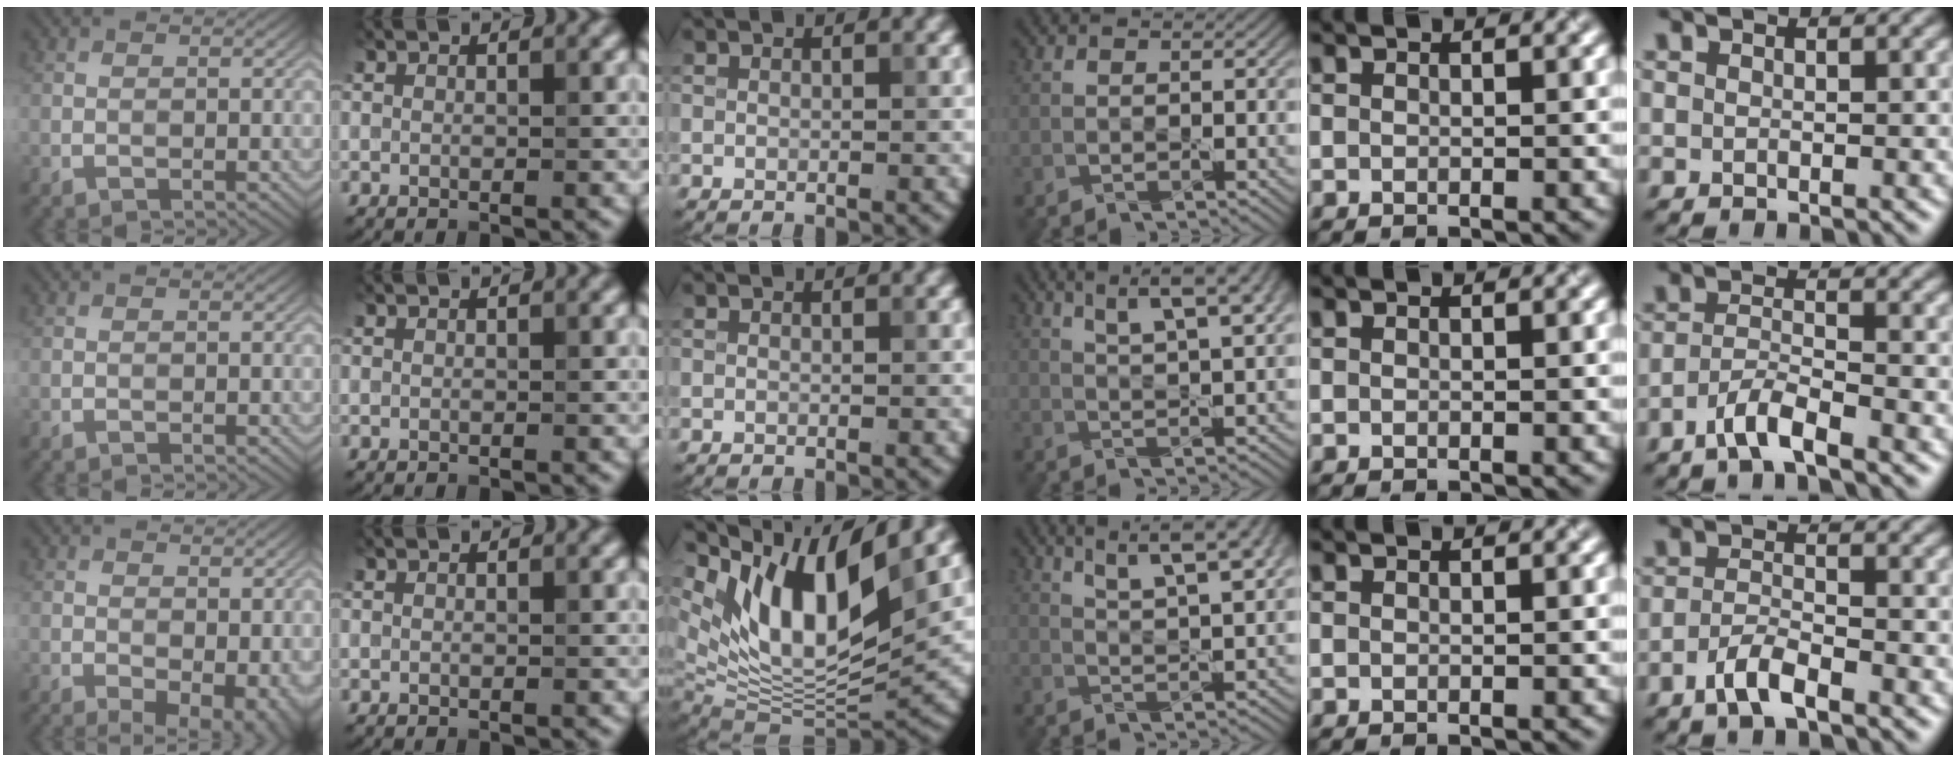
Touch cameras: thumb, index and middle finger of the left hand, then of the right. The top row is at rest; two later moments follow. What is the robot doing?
{"motion": "pour", "object": "sugar"}